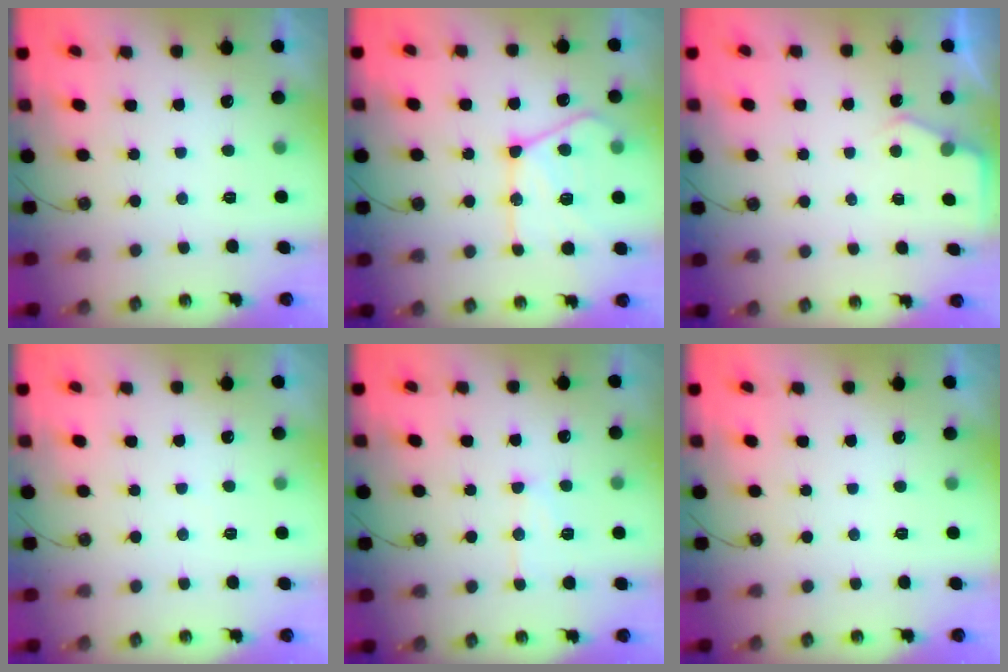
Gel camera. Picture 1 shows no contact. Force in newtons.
{"total": 19.4, "press": 19.4, "slide": 1.6}
{"total": 3.2, "press": 3.1, "slide": 0.5}
{"total": 1.8, "press": 1.8, "slide": 0.4}
{"total": 9.8, "press": 9.7, "slide": 0.9}
{"total": 0.0}